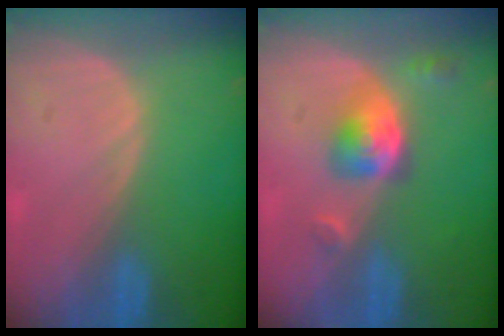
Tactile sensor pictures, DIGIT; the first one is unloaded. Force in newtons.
{"total": 5.5, "press": 5.0, "slide": 2.3}